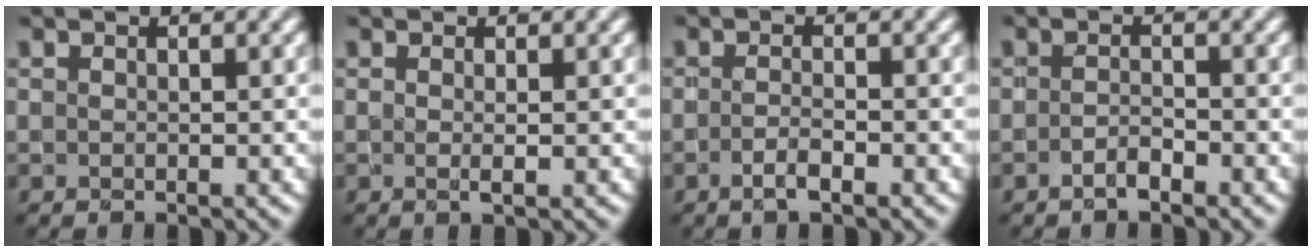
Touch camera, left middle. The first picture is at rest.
{"total": 0.9, "force": [0.0, 0.2, 0.9], "torque": [-0.018, -0.003, 0.000]}
{"total": 1.8, "force": [-0.9, 0.4, 1.5], "torque": [-0.027, -0.001, -0.019]}
{"total": 1.3, "force": [-0.9, 0.3, 0.8], "torque": [-0.017, 0.001, -0.019]}